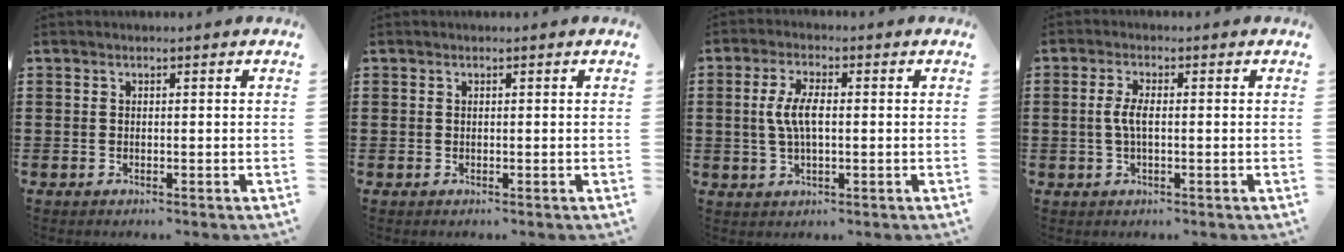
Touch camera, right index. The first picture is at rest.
{"total": 0.0}
{"total": 5.4, "force": [0.1, 1.9, 5.1], "torque": [-0.118, -0.002, -0.007]}
{"total": 3.2, "force": [-0.2, 0.9, 3.0], "torque": [-0.070, -0.004, -0.010]}